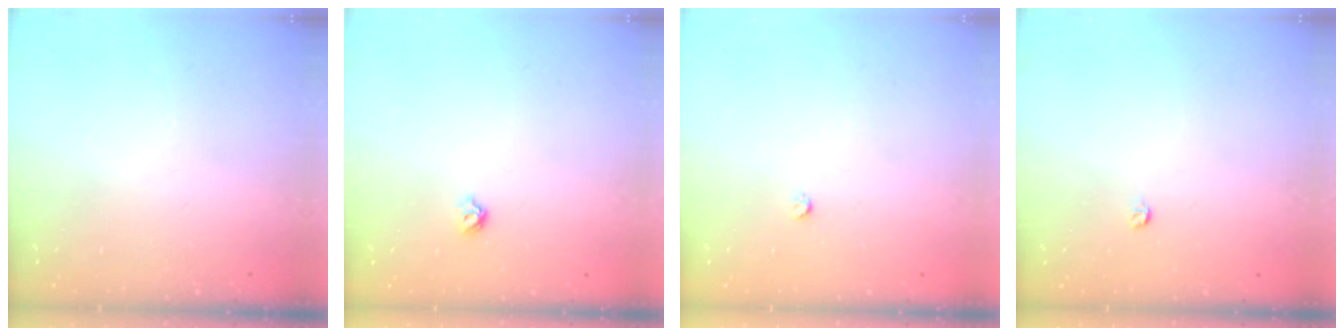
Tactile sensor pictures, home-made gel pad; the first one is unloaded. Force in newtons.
{"total": 4.8, "press": 4.8, "slide": 0.8}
{"total": 2.4, "press": 2.4, "slide": 0.3}
{"total": 3.0, "press": 2.9, "slide": 0.4}